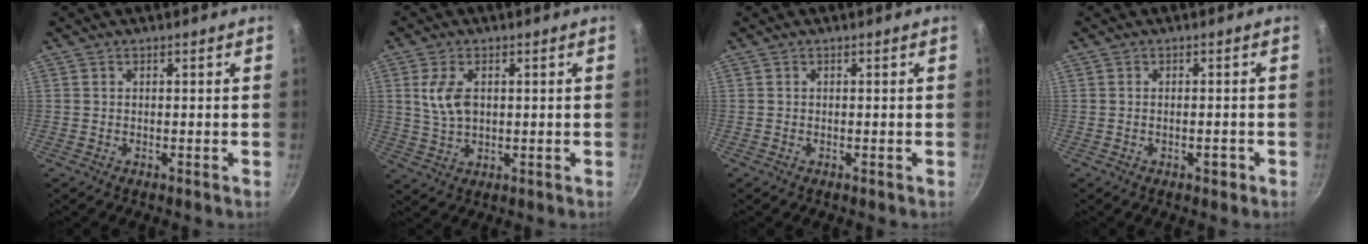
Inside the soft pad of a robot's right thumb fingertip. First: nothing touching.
{"total": 6.5, "force": [1.4, 3.8, 5.1], "torque": [-0.094, -0.006, 0.029]}
{"total": 0.0}
{"total": 1.7, "force": [-0.8, 0.8, 1.3], "torque": [-0.017, 0.007, -0.012]}